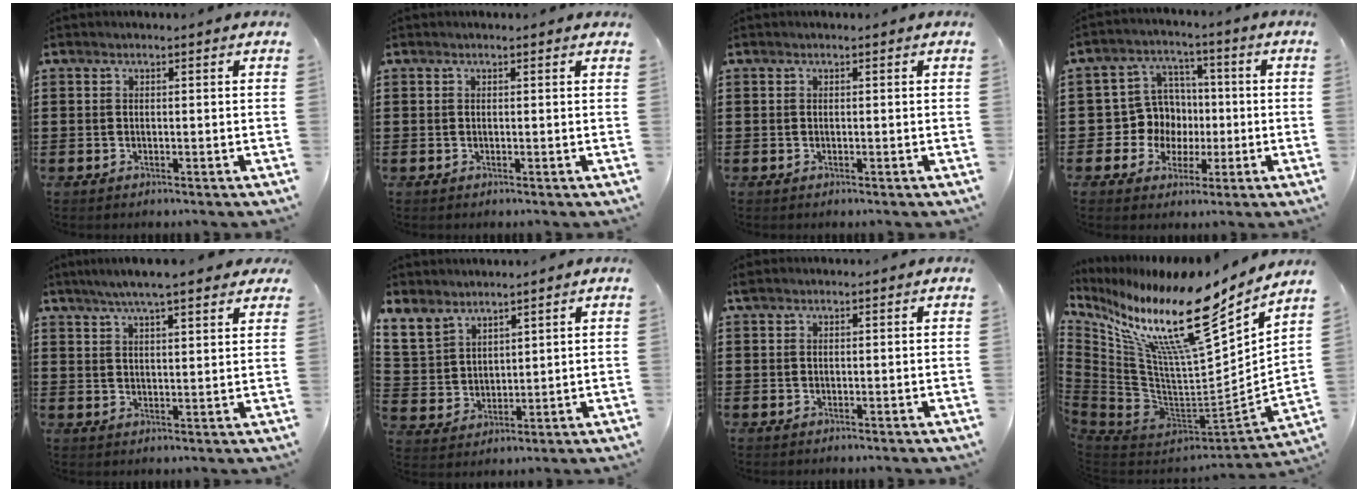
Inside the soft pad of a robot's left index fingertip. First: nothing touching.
{"total": 0.0}
{"total": 0.0}
{"total": 8.3, "force": [0.4, 8.1, 1.8], "torque": [-0.069, 0.006, 0.014]}
{"total": 5.7, "force": [4.7, 0.4, 3.1], "torque": [-0.073, -0.006, 0.082]}
{"total": 4.9, "force": [4.3, 2.4, 0.5], "torque": [-0.033, -0.016, 0.080]}
{"total": 0.6, "force": [0.5, 0.3, 0.3], "torque": [-0.007, 0.003, 0.009]}
{"total": 19.0, "force": [12.4, 3.8, 14.0], "torque": [-0.245, -0.089, 0.194]}